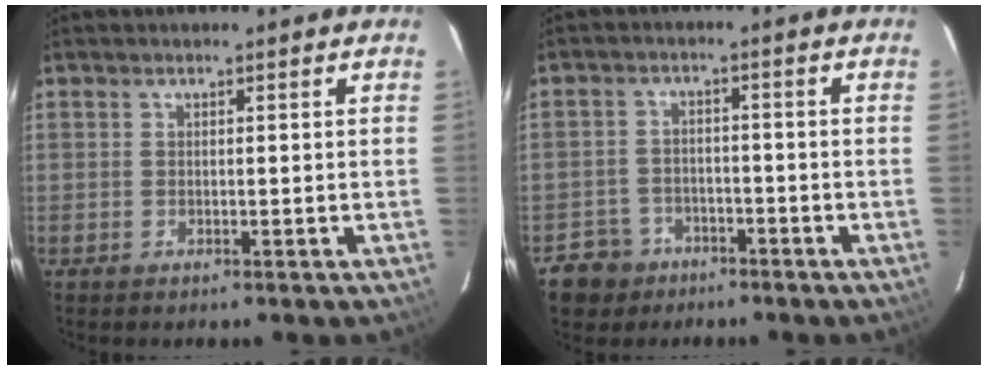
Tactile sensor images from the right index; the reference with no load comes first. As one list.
[{"total": 6.1, "force": [-3.8, 4.7, 0.6], "torque": [-0.011, 0.007, -0.062]}]